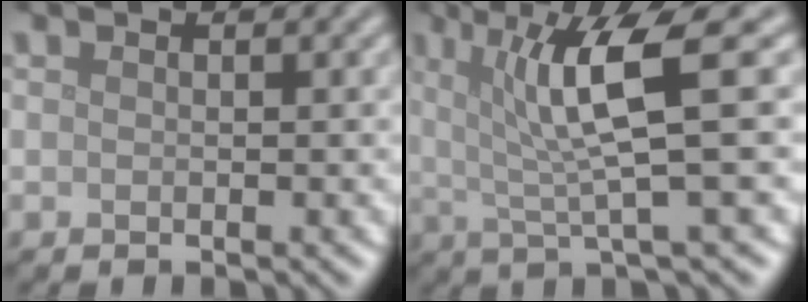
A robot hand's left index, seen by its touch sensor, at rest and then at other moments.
{"total": 6.8, "force": [1.7, 1.2, 6.5], "torque": [-0.112, 0.002, 0.028]}